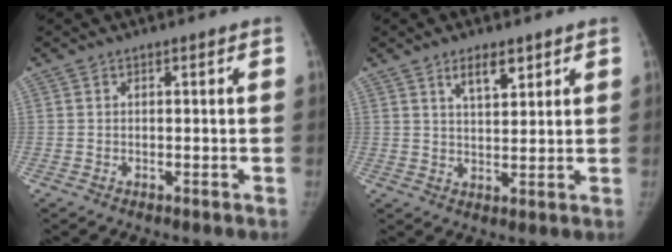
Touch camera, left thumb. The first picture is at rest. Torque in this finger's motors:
{"motor_torque": [-0.03, 0.07, 0.02, 0.05, 0.01]}